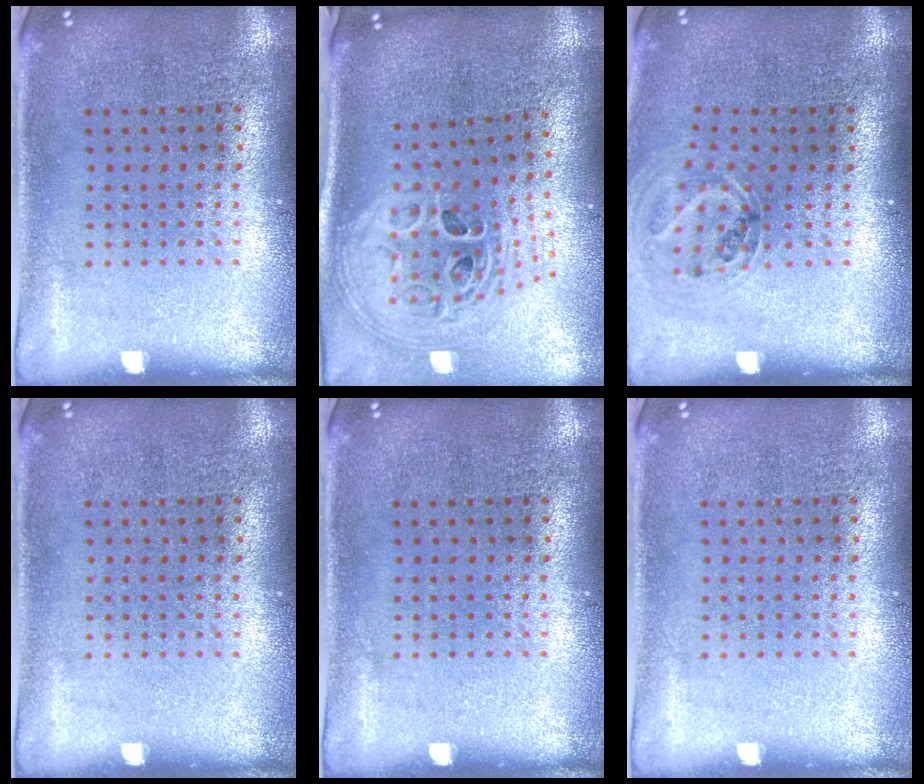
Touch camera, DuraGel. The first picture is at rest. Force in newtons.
{"total": 2.9, "press": 2.0, "slide": 2.1}
{"total": 1.1, "press": 1.1, "slide": 0.3}
{"total": 0.0}
{"total": 0.0}
{"total": 0.0}